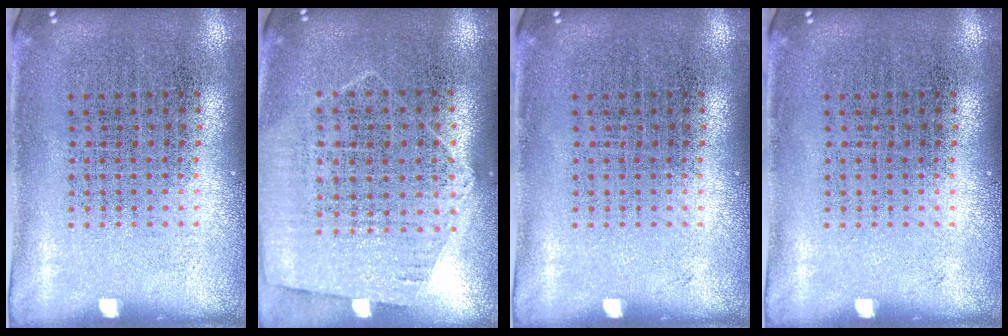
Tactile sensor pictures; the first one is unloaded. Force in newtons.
{"total": 1.2, "press": 1.1, "slide": 0.6}
{"total": 0.0}
{"total": 0.0}